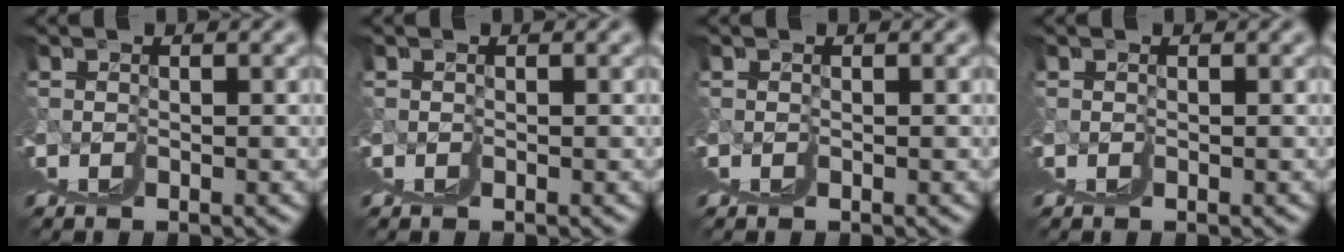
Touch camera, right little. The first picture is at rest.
{"total": 0.0}
{"total": 0.0}
{"total": 0.0}